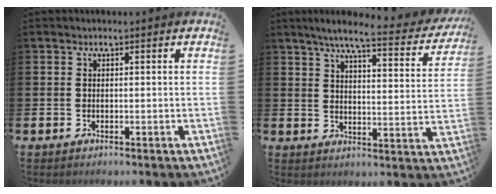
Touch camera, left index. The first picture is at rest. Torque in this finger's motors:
{"motor_torque": [0.98, -1.16, 0.38, 0.04]}